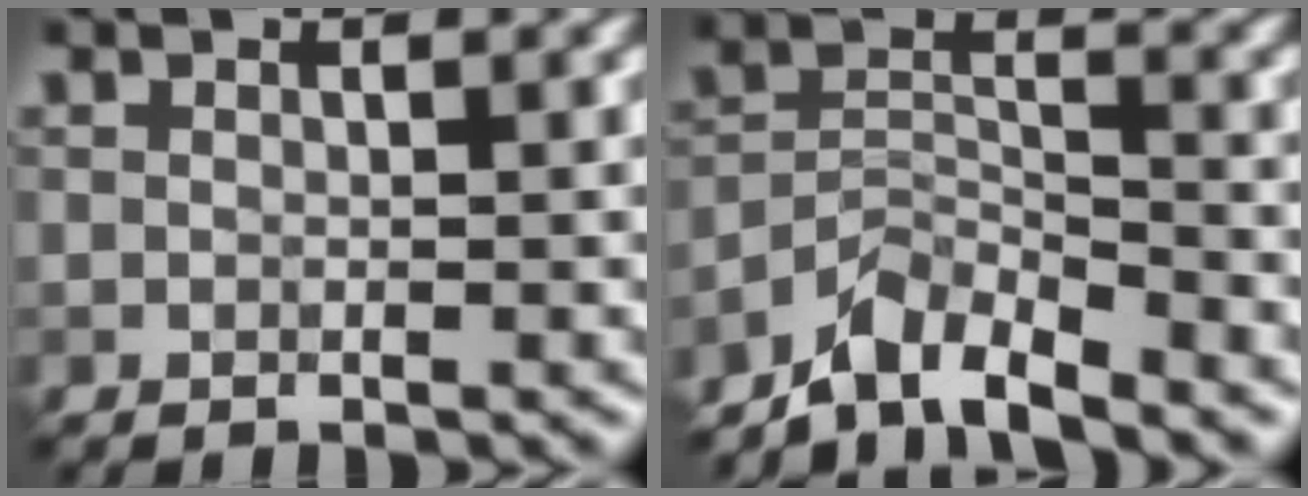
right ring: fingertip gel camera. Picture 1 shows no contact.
{"total": 4.5, "force": [-4.1, 1.1, 1.7], "torque": [-0.025, -0.001, -0.085]}